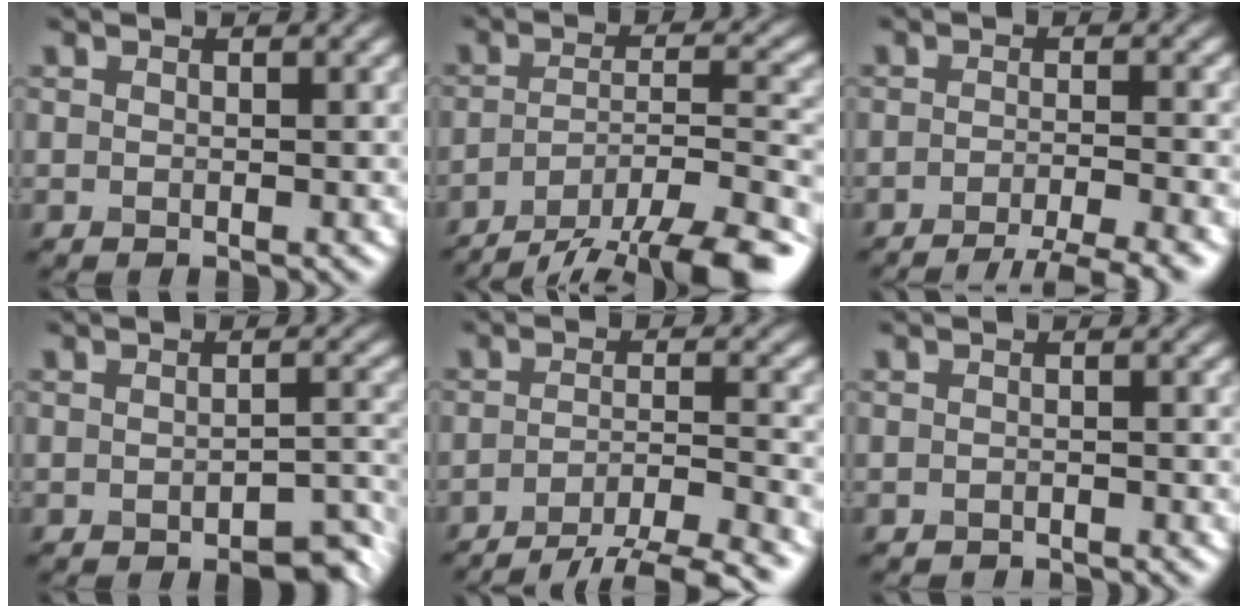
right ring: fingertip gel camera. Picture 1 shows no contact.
{"total": 12.2, "force": [-9.3, 3.4, 7.2], "torque": [-0.110, -0.011, -0.135]}
{"total": 5.5, "force": [-3.9, 1.0, 3.8], "torque": [-0.048, -0.003, -0.060]}
{"total": 2.7, "force": [-1.8, 0.8, 1.8], "torque": [-0.022, 0.006, -0.025]}
{"total": 7.0, "force": [-5.4, 1.6, 4.3], "torque": [-0.059, -0.001, -0.080]}
{"total": 1.3, "force": [-1.3, 0.1, 0.0], "torque": [0.002, -0.005, -0.022]}